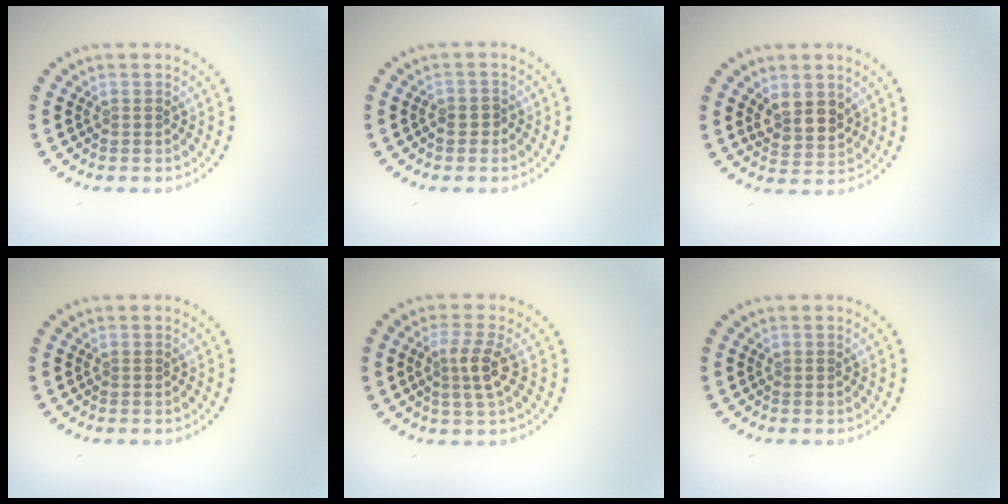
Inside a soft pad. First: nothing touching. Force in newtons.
{"total": 1.1, "press": 0.9, "slide": 0.7}
{"total": 3.0, "press": 2.7, "slide": 1.3}
{"total": 0.0}
{"total": 2.7, "press": 2.4, "slide": 1.2}
{"total": 0.0}